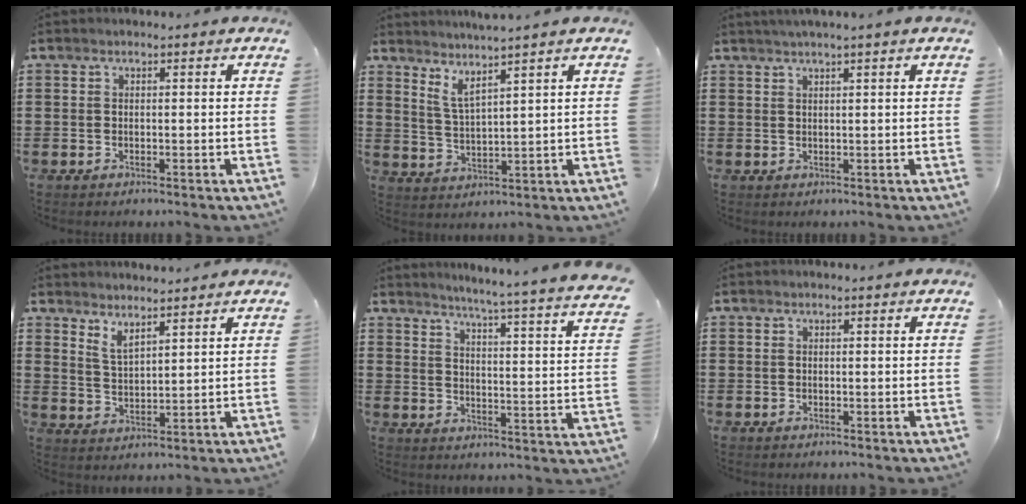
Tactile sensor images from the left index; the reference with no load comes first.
{"total": 3.7, "force": [3.1, -0.2, 2.0], "torque": [-0.050, -0.015, 0.053]}
{"total": 1.5, "force": [1.2, -0.4, 0.8], "torque": [-0.015, -0.001, 0.023]}
{"total": 3.6, "force": [3.4, 0.7, 1.1], "torque": [-0.030, -0.010, 0.062]}
{"total": 4.7, "force": [4.0, -1.5, 2.0], "torque": [-0.051, -0.050, 0.056]}
{"total": 0.0}